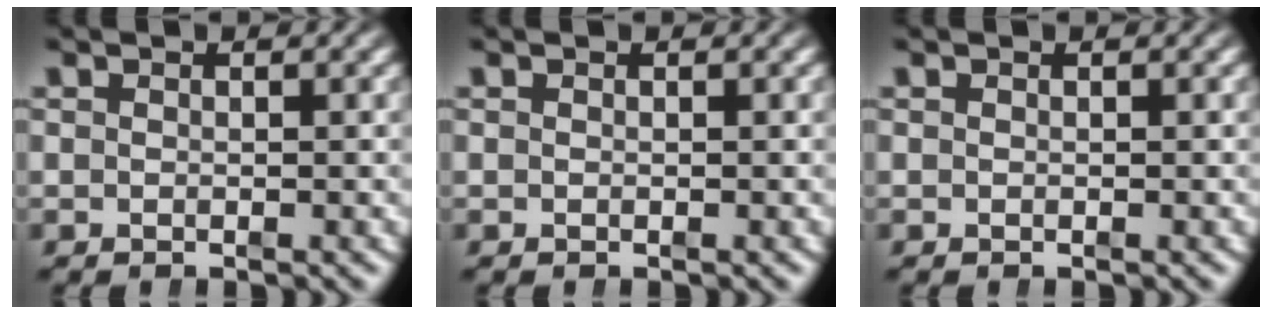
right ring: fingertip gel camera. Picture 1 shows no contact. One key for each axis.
{"total": 0.0}
{"total": 0.0}